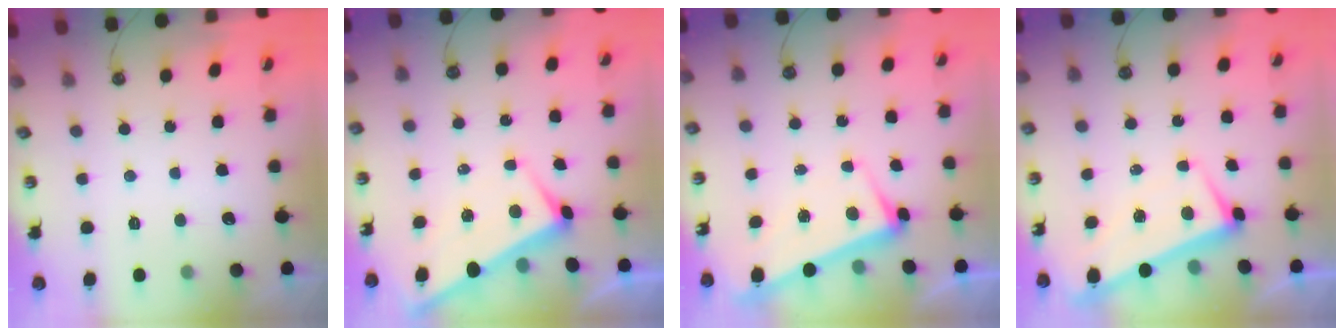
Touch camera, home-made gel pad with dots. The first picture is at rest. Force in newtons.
{"total": 2.8, "press": 2.7, "slide": 0.6}
{"total": 3.2, "press": 3.1, "slide": 1.0}
{"total": 1.3, "press": 0.5, "slide": 1.2}